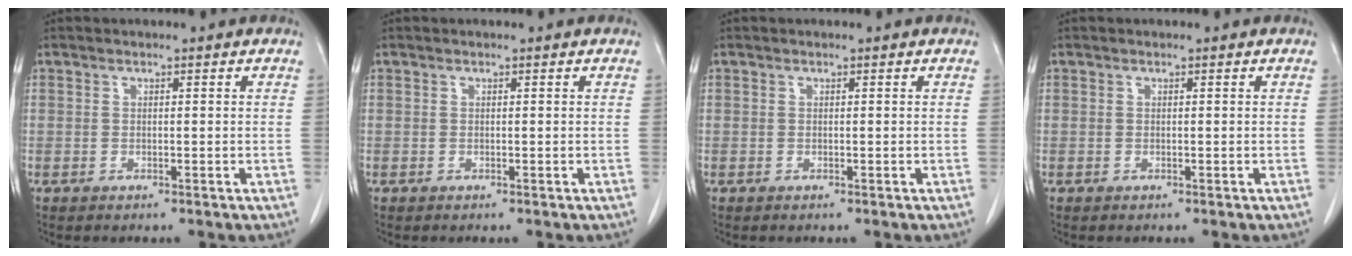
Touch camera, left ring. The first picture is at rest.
{"total": 0.0}
{"total": 0.0}
{"total": 0.0}